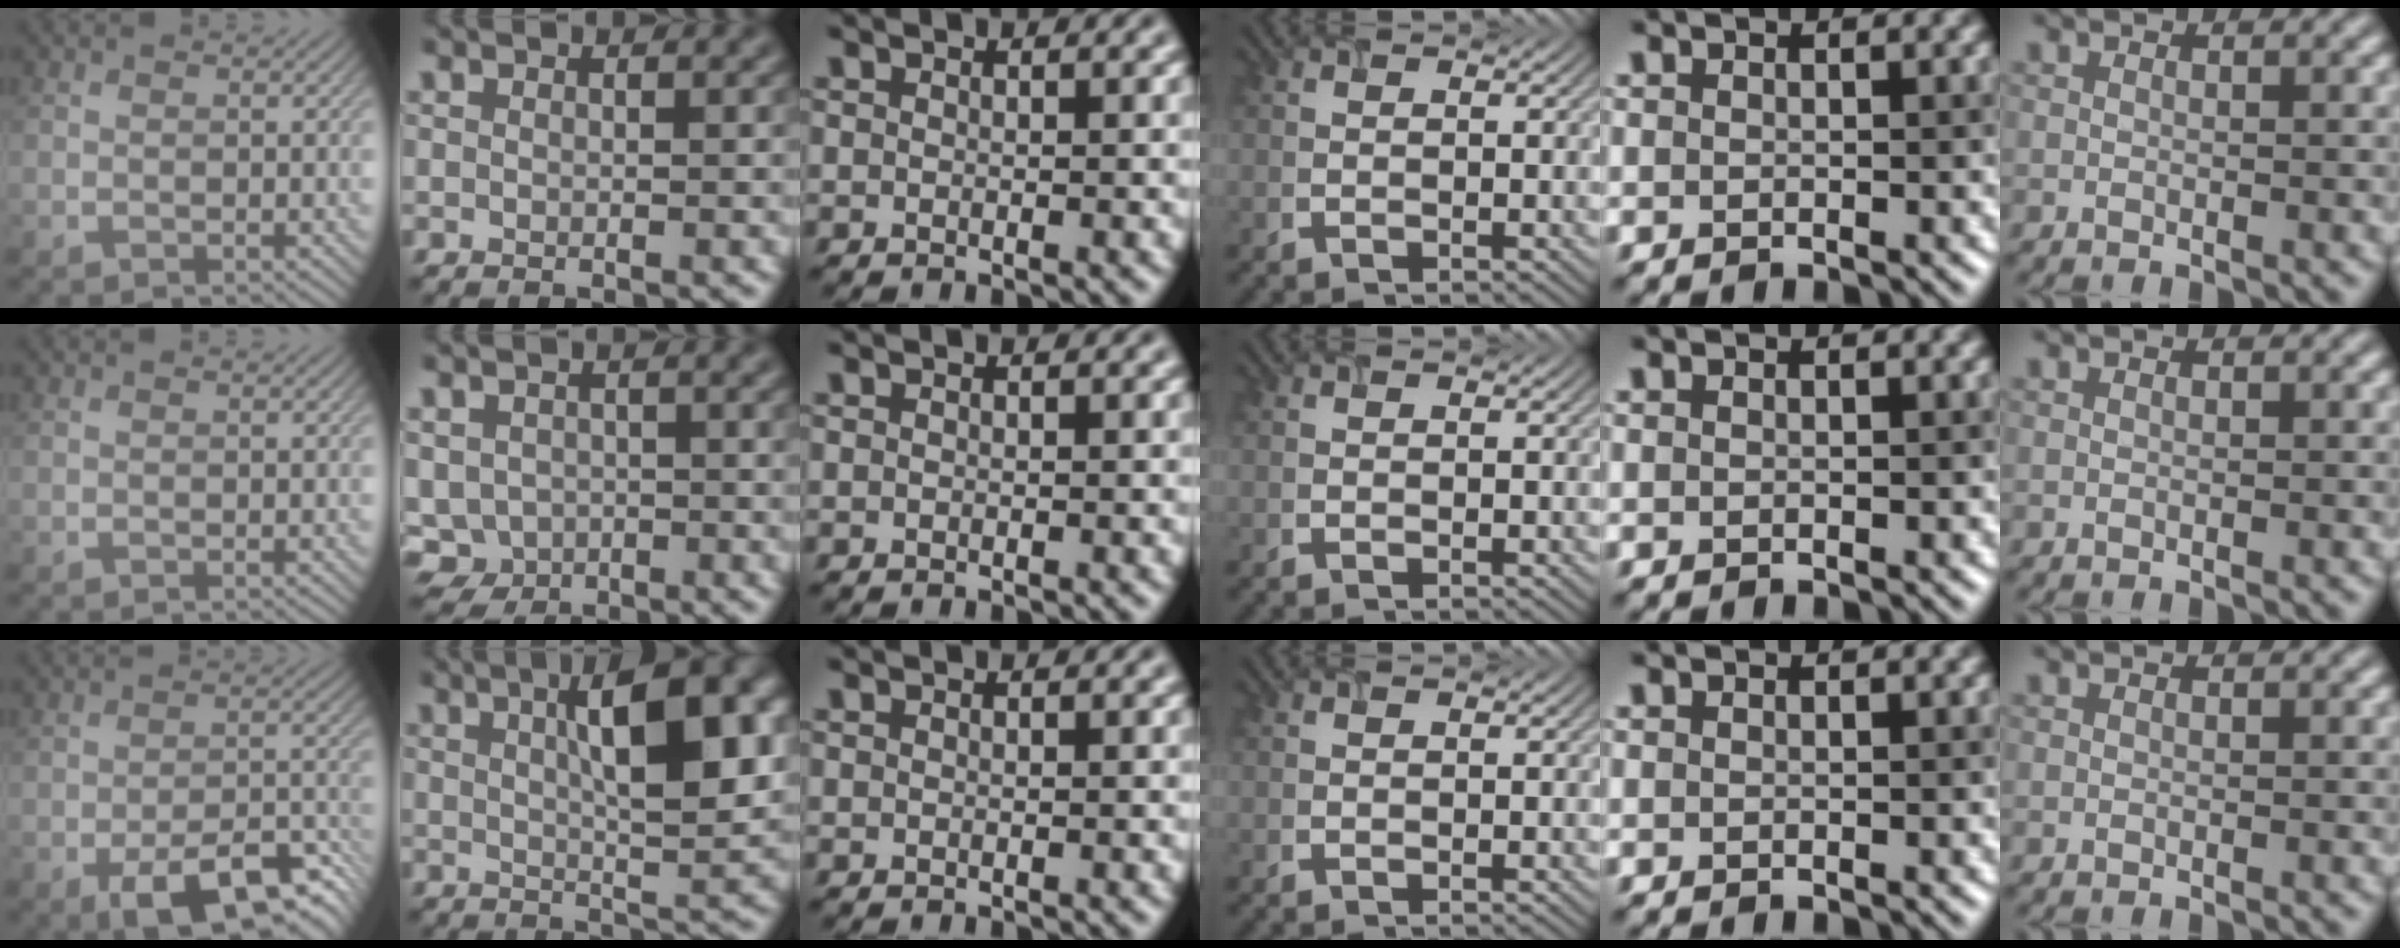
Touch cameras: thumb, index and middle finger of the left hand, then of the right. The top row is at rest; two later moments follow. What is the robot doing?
{"motion": "close", "object": "airpods case & airpods"}